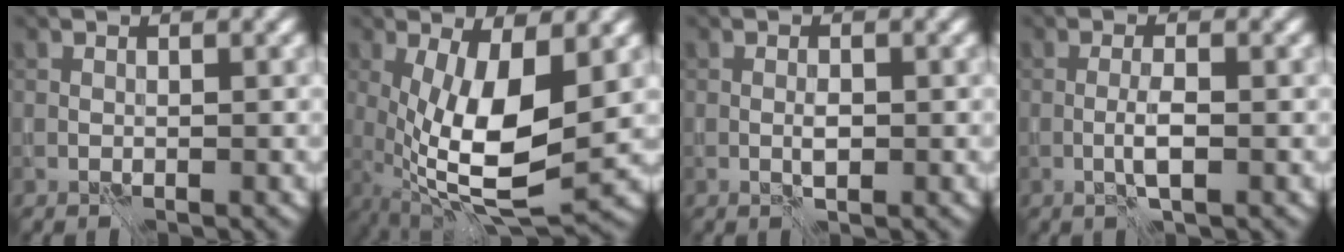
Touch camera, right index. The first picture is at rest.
{"total": 10.2, "force": [-0.6, 3.6, 9.5], "torque": [-0.176, -0.018, -0.011]}
{"total": 0.9, "force": [-0.3, 0.3, 0.8], "torque": [-0.015, -0.001, -0.006]}
{"total": 1.8, "force": [-0.6, 0.0, 1.6], "torque": [-0.032, 0.000, -0.013]}